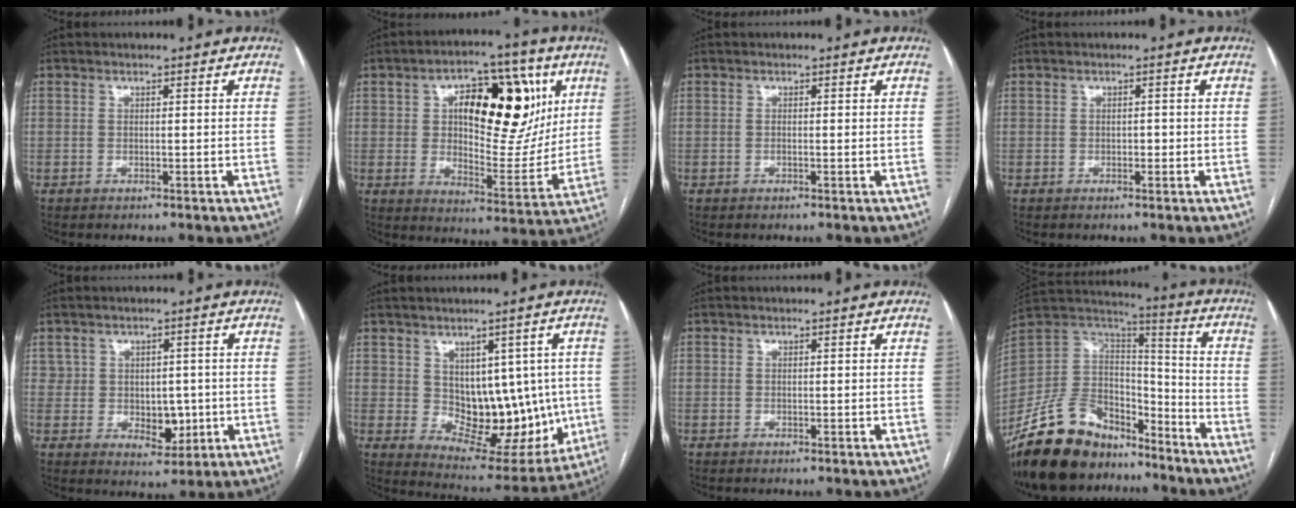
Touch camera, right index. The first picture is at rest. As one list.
[{"total": 19.8, "force": [6.0, 8.8, 16.7], "torque": [-0.241, 0.022, 0.096]}, {"total": 0.0}, {"total": 0.7, "force": [-0.2, 0.4, 0.5], "torque": [-0.004, 0.003, -0.005]}, {"total": 5.2, "force": [-0.2, 3.9, 3.4], "torque": [-0.038, 0.003, 0.010]}, {"total": 12.3, "force": [0.3, 7.7, 9.5], "torque": [-0.104, 0.012, 0.033]}, {"total": 0.0}, {"total": 20.9, "force": [-15.9, 10.2, 9.2], "torque": [-0.196, 0.037, -0.282]}]